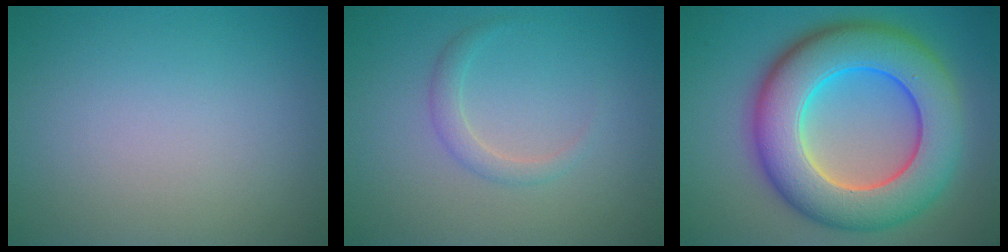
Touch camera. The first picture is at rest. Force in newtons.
{"total": 1.6, "press": 1.6, "slide": 0.1}
{"total": 11.8, "press": 11.8, "slide": 0.5}